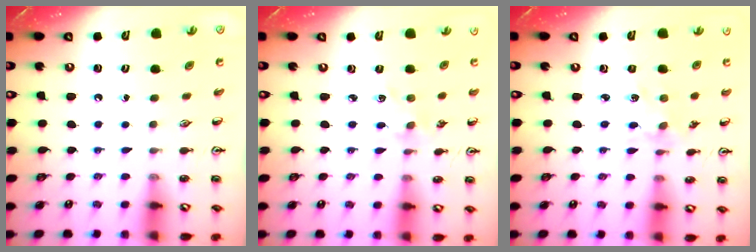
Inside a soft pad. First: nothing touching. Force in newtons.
{"total": 1.8, "press": 1.7, "slide": 0.2}
{"total": 1.8, "press": 1.8, "slide": 0.3}